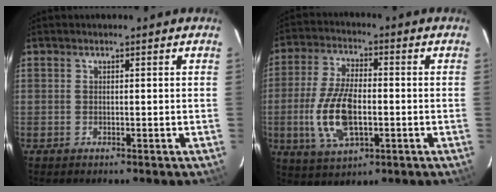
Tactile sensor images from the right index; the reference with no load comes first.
{"total": 12.8, "force": [-2.5, 5.9, 11.1], "torque": [-0.232, -0.003, -0.041]}